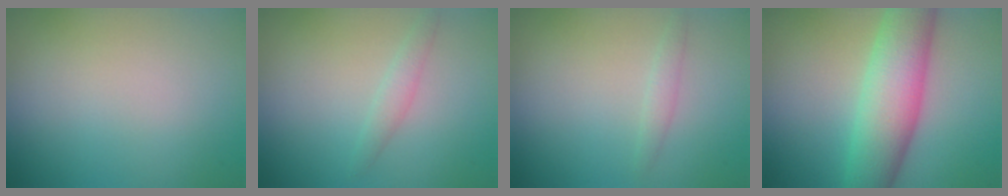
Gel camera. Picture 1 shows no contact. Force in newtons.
{"total": 1.2, "press": 1.2, "slide": 0.1}
{"total": 1.0, "press": 1.0, "slide": 0.1}
{"total": 7.8, "press": 7.8, "slide": 0.3}